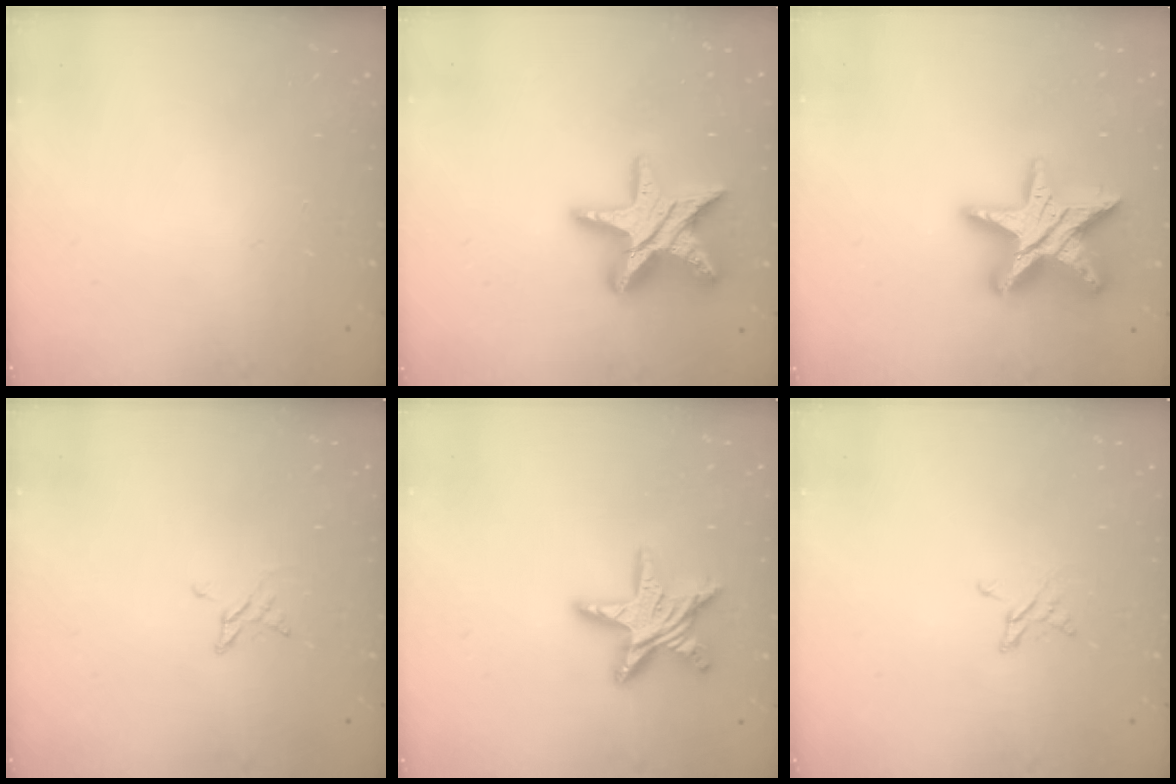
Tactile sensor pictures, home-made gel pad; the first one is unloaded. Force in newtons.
{"total": 19.8, "press": 19.7, "slide": 1.5}
{"total": 19.4, "press": 19.4, "slide": 1.6}
{"total": 3.0, "press": 3.0, "slide": 0.3}
{"total": 13.4, "press": 13.3, "slide": 1.0}
{"total": 3.0, "press": 3.0, "slide": 0.3}